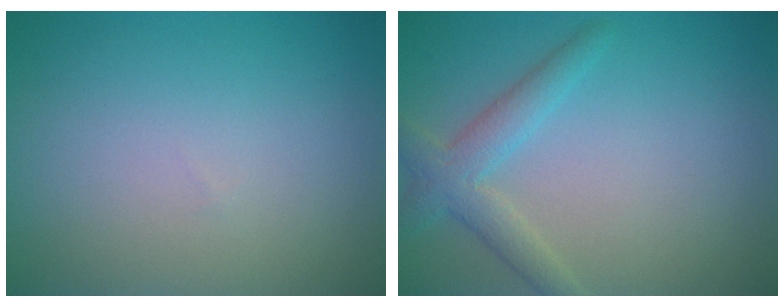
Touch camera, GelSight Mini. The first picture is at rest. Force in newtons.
{"total": 3.1, "press": 3.1, "slide": 0.1}